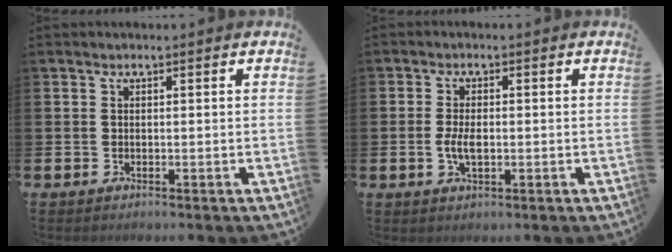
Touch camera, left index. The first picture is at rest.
{"total": 2.9, "force": [-0.6, 1.3, 2.5], "torque": [-0.039, -0.001, -0.014]}